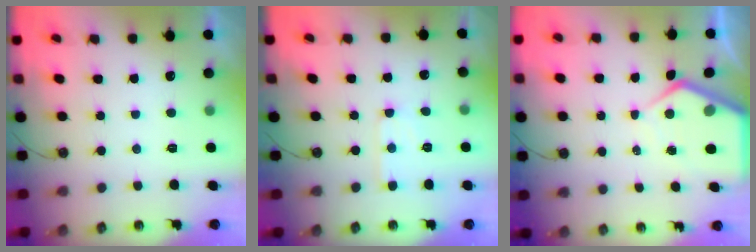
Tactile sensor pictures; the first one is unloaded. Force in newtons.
{"total": 4.6, "press": 4.6, "slide": 0.4}
{"total": 6.9, "press": 6.8, "slide": 0.6}